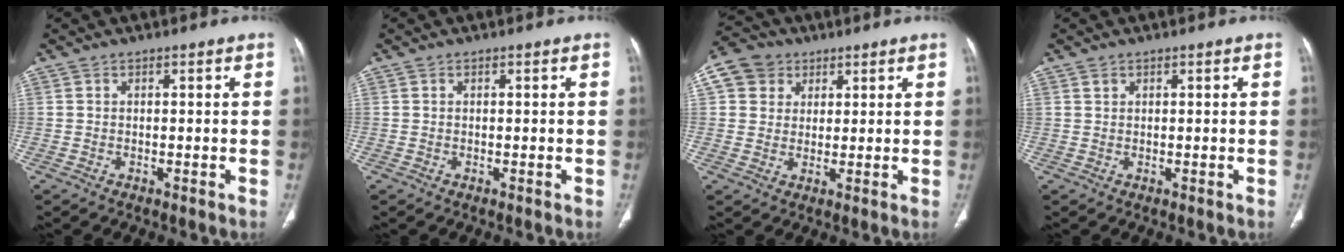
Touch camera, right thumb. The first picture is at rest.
{"total": 0.0}
{"total": 8.2, "force": [3.3, 7.1, 2.6], "torque": [-0.038, 0.010, 0.058]}
{"total": 0.7, "force": [0.5, 0.3, 0.3], "torque": [-0.003, 0.001, 0.012]}